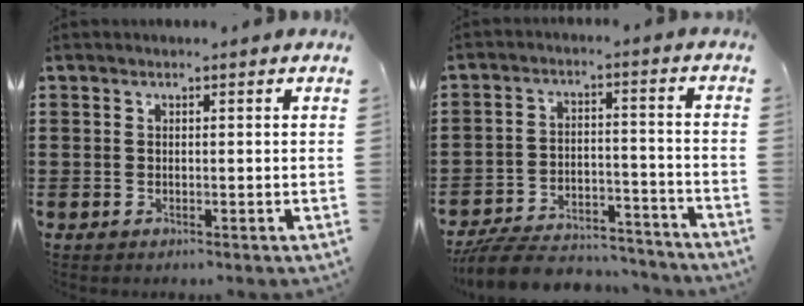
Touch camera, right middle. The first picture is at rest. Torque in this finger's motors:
{"motor_torque": [1.09, -0.17, 0.77, 0.21]}